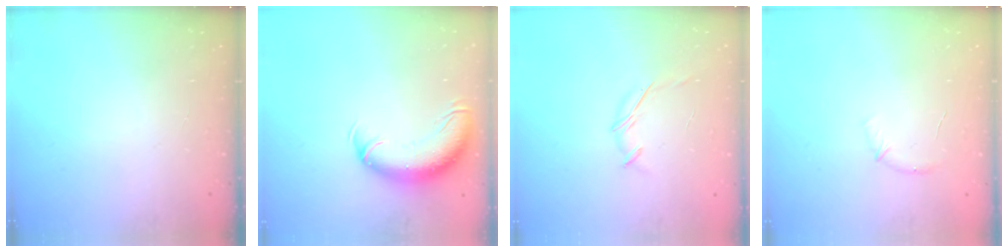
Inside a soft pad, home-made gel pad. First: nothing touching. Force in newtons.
{"total": 11.9, "press": 11.6, "slide": 2.7}
{"total": 4.7, "press": 4.5, "slide": 1.1}
{"total": 6.8, "press": 6.6, "slide": 1.8}